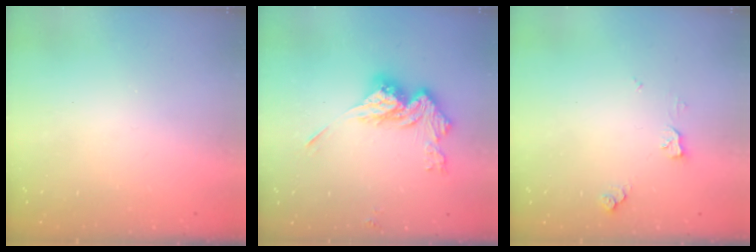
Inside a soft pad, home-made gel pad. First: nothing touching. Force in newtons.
{"total": 14.5, "press": 14.5, "slide": 0.8}
{"total": 5.7, "press": 5.6, "slide": 0.9}